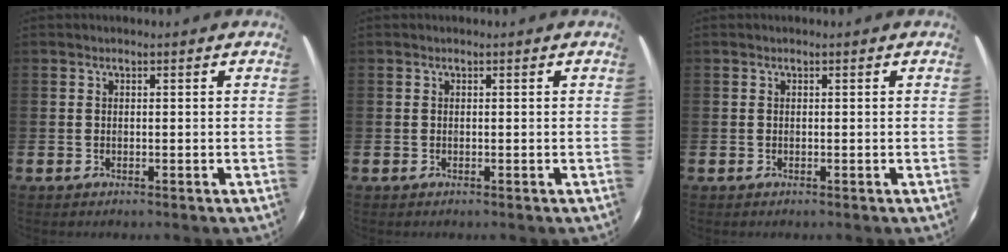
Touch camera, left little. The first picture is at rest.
{"total": 0.0}
{"total": 0.0}